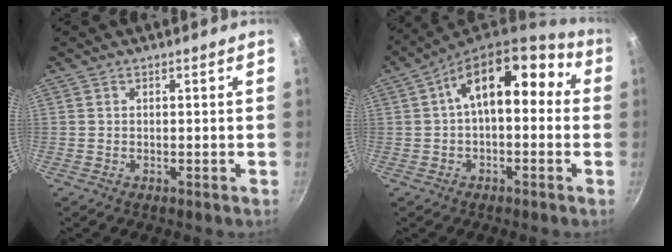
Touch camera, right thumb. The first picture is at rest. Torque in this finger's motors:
{"motor_torque": [0.05, 3.46, 1.53, 0.24, 0.46]}